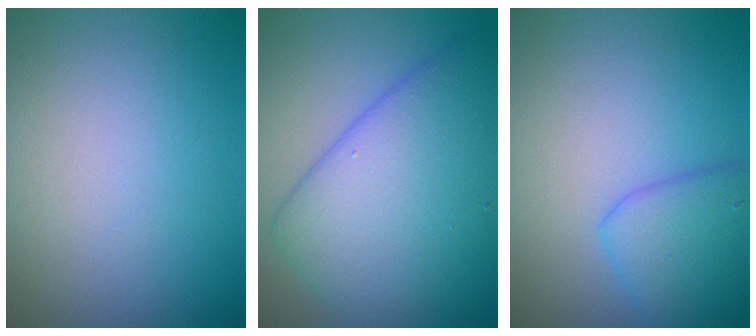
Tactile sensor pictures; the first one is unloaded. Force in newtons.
{"total": 9.2, "press": 9.2, "slide": 0.3}
{"total": 3.3, "press": 3.3, "slide": 0.2}